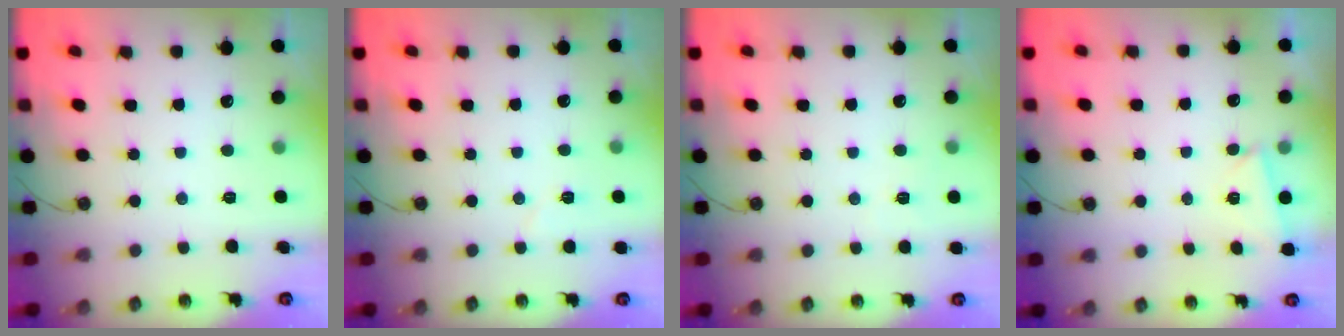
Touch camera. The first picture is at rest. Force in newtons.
{"total": 4.9, "press": 4.6, "slide": 1.7}
{"total": 4.5, "press": 3.8, "slide": 2.5}
{"total": 2.4, "press": 2.3, "slide": 0.6}